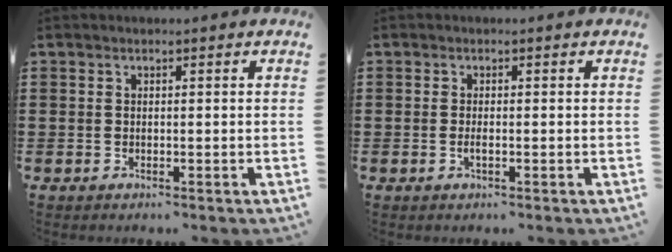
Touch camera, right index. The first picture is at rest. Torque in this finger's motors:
{"motor_torque": [0.99, 1.14, 0.07, 0.03]}